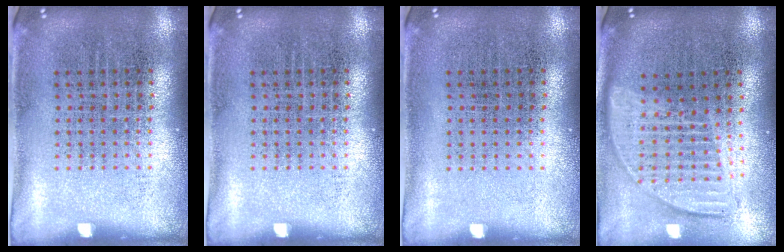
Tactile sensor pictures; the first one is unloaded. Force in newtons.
{"total": 0.0}
{"total": 0.0}
{"total": 1.8, "press": 1.6, "slide": 0.9}